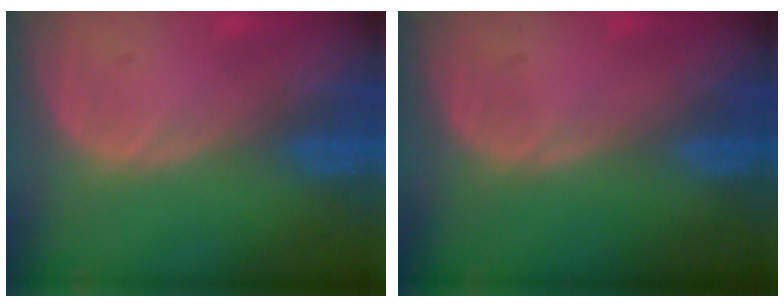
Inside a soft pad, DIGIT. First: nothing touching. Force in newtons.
{"total": 0.0}